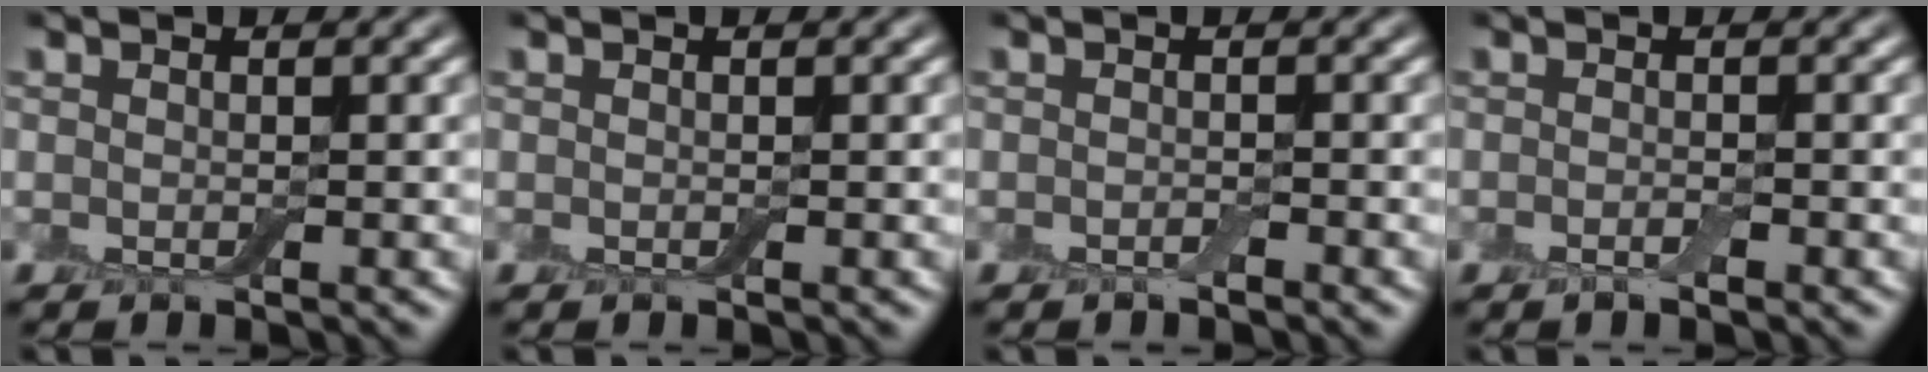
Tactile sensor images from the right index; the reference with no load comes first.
{"total": 0.0}
{"total": 0.6, "force": [-0.4, 0.1, 0.4], "torque": [-0.007, 0.000, -0.007]}
{"total": 0.9, "force": [-0.5, 0.1, 0.7], "torque": [-0.013, -0.003, -0.009]}